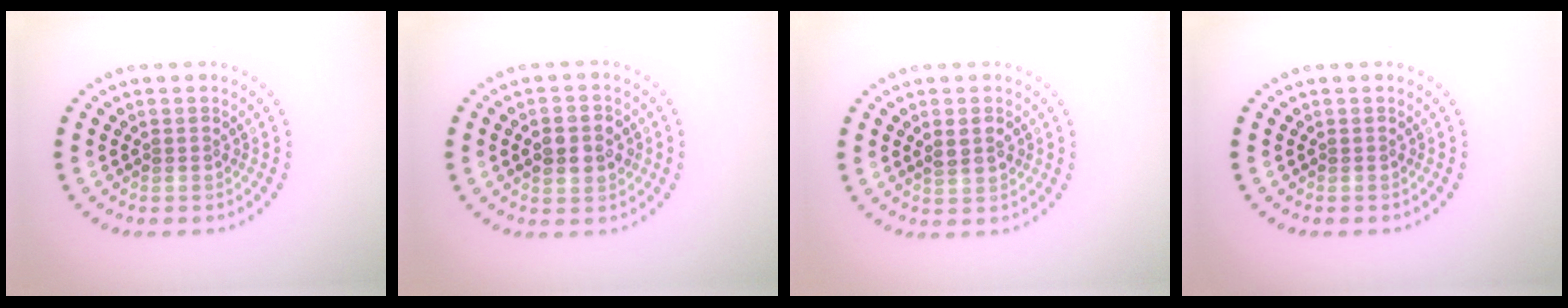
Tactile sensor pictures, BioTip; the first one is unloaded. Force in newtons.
{"total": 3.8, "press": 3.8, "slide": 0.4}
{"total": 1.6, "press": 1.6, "slide": 0.3}
{"total": 0.0}